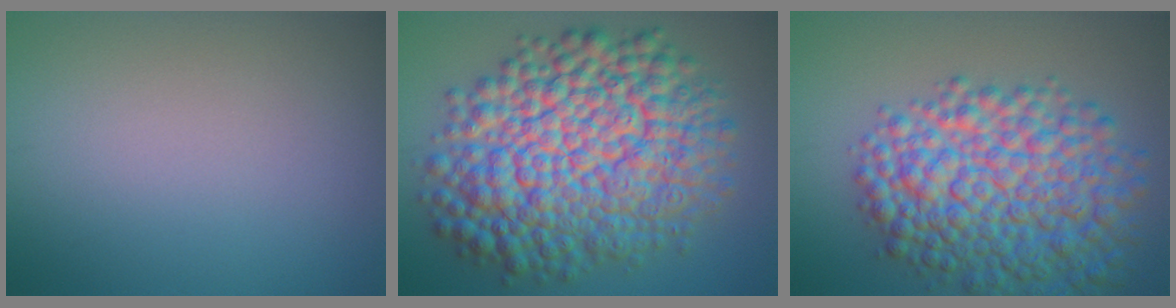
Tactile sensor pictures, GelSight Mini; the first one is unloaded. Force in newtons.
{"total": 14.5, "press": 14.5, "slide": 0.3}
{"total": 9.8, "press": 9.8, "slide": 0.2}